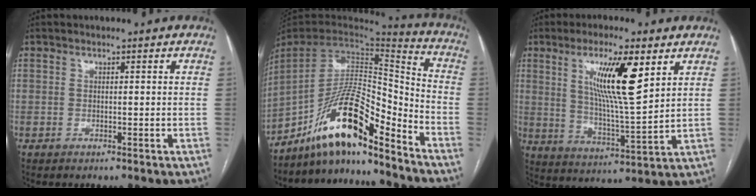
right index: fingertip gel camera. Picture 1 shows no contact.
{"total": 15.6, "force": [-12.1, 2.1, 9.7], "torque": [-0.169, 0.026, -0.214]}
{"total": 12.5, "force": [5.3, 1.3, 11.2], "torque": [-0.205, -0.008, 0.096]}